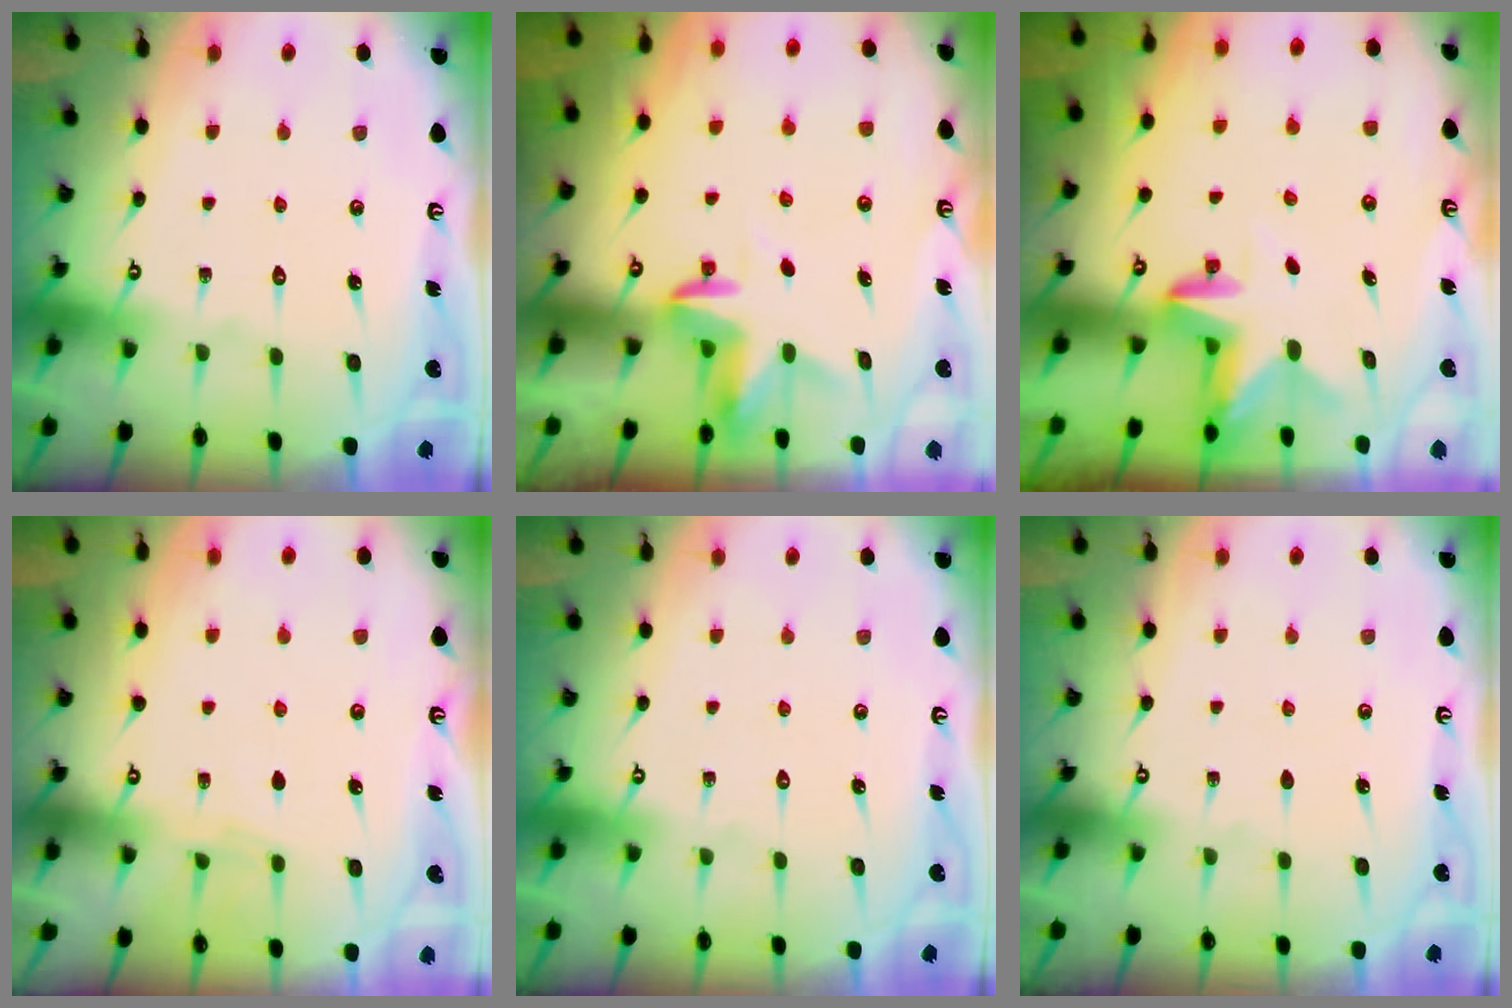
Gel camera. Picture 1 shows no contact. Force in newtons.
{"total": 3.5, "press": 3.5, "slide": 0.2}
{"total": 3.0, "press": 3.0, "slide": 0.3}
{"total": 3.7, "press": 3.7, "slide": 0.4}
{"total": 0.0}
{"total": 0.0}